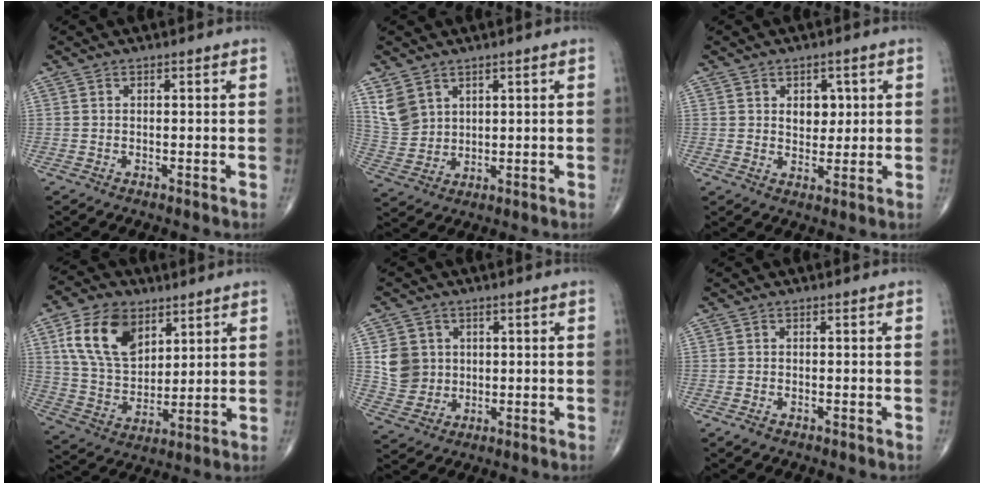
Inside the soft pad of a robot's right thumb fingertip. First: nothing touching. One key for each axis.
{"total": 6.0, "fx": 3.4, "fy": 4.3, "fz": 2.5, "tx": -0.041, "ty": -0.014, "tz": 0.081}
{"total": 4.3, "fx": 1.1, "fy": 3.2, "fz": 2.7, "tx": -0.012, "ty": -0.009, "tz": 0.016}
{"total": 15.2, "fx": 6.8, "fy": 9.7, "fz": 9.5, "tx": -0.153, "ty": -0.025, "tz": 0.137}
{"total": 7.4, "fx": 1.1, "fy": 6.8, "fz": 2.7, "tx": -0.025, "ty": -0.005, "tz": 0.025}
{"total": 1.3, "fx": -1.0, "fy": 0.6, "fz": 0.5, "tx": -0.015, "ty": 0.000, "tz": -0.018}